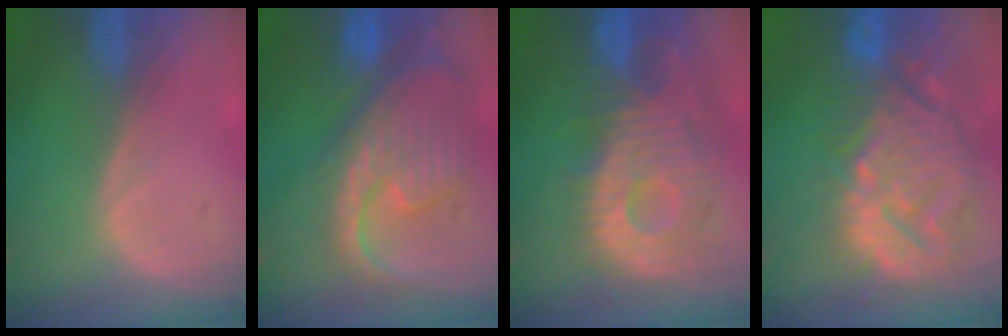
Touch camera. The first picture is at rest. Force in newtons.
{"total": 12.4, "press": 10.6, "slide": 6.4}
{"total": 12.1, "press": 10.7, "slide": 5.5}
{"total": 14.6, "press": 12.4, "slide": 7.6}